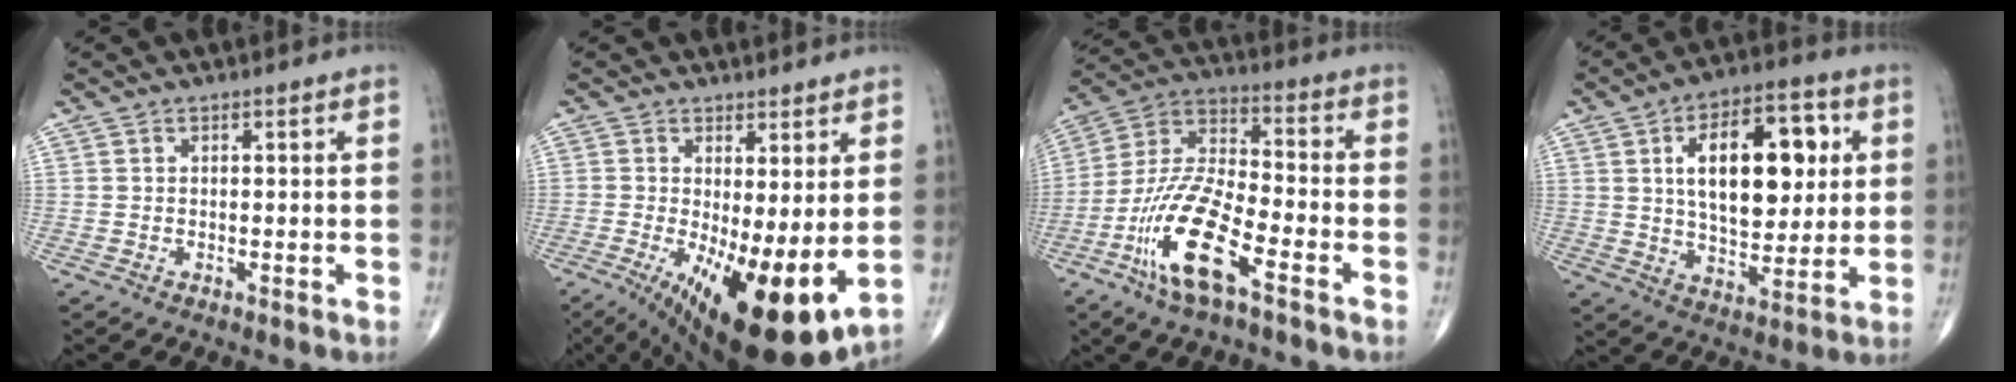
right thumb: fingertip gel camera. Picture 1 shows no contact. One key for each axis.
{"total": 15.5, "fx": -2.2, "fy": 5.1, "fz": 14.5, "tx": -0.231, "ty": -0.031, "tz": -0.014}
{"total": 16.1, "fx": -7.9, "fy": 4.8, "fz": 13.2, "tx": -0.277, "ty": 0.040, "tz": -0.152}
{"total": 19.2, "fx": 4.4, "fy": 10.1, "fz": 15.8, "tx": -0.207, "ty": -0.002, "tz": 0.070}